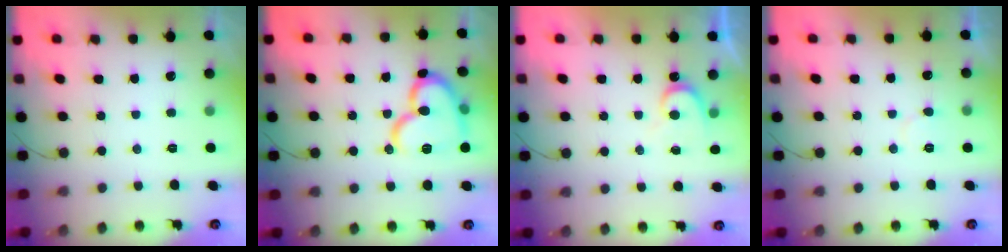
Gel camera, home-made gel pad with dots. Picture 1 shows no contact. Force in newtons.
{"total": 16.7, "press": 16.6, "slide": 1.9}
{"total": 5.8, "press": 5.8, "slide": 0.6}
{"total": 5.2, "press": 5.2, "slide": 0.3}